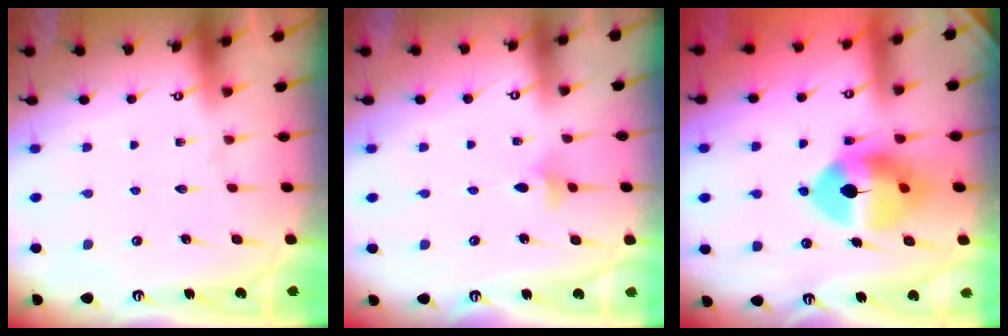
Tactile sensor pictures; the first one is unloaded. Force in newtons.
{"total": 3.1, "press": 3.0, "slide": 0.7}
{"total": 11.9, "press": 11.8, "slide": 1.8}